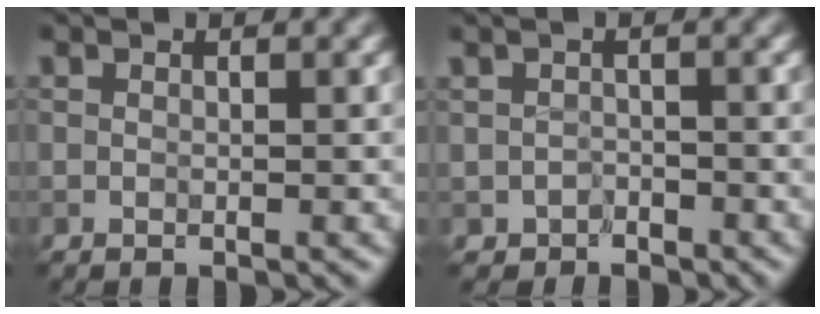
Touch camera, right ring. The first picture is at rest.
{"total": 1.0, "force": [-0.6, 0.7, -0.1], "torque": [0.013, 0.005, -0.013]}